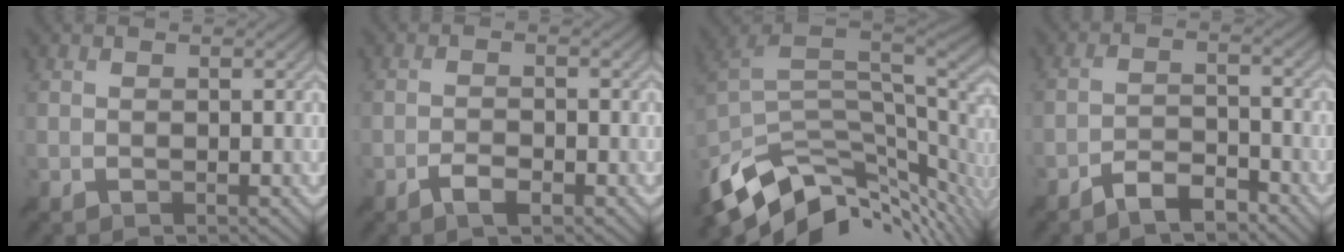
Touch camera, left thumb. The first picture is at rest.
{"total": 2.3, "force": [-1.6, 0.7, 1.5], "torque": [-0.026, 0.000, -0.031]}
{"total": 12.3, "force": [-5.2, 6.2, 9.2], "torque": [-0.203, -0.031, -0.080]}
{"total": 4.5, "force": [-3.7, 1.3, 2.2], "torque": [-0.039, 0.002, -0.072]}